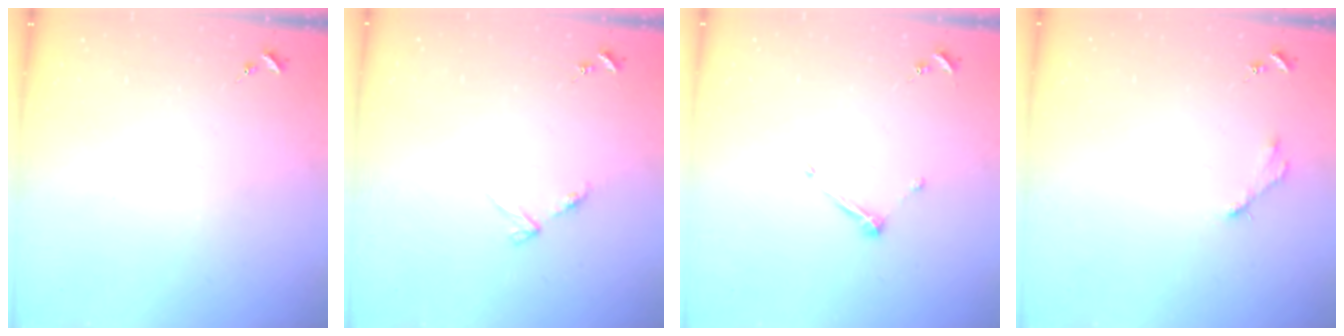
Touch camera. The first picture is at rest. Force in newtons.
{"total": 4.0, "press": 4.0, "slide": 0.6}
{"total": 5.9, "press": 5.9, "slide": 0.6}
{"total": 2.8, "press": 2.8, "slide": 0.4}